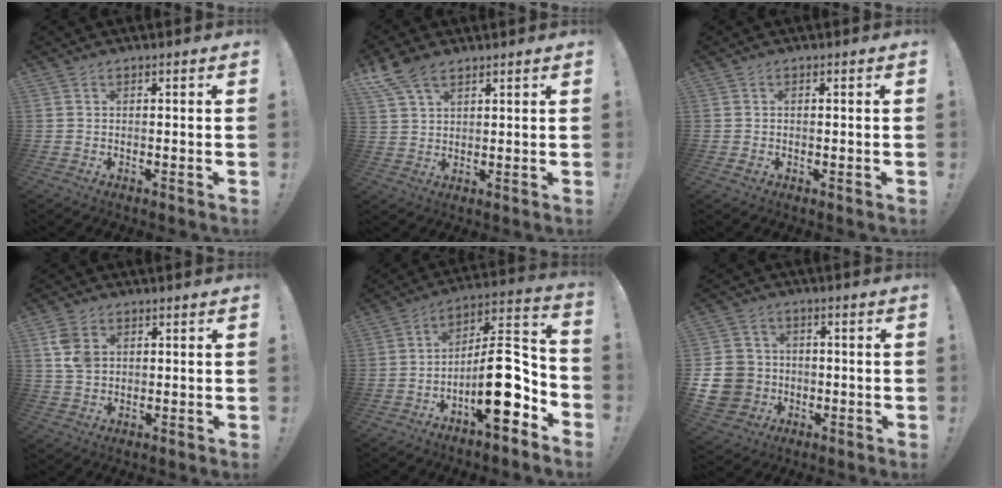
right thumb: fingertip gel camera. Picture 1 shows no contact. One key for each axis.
{"total": 8.0, "fx": 5.5, "fy": 3.9, "fz": 4.4, "tx": -0.087, "ty": -0.018, "tz": 0.109}
{"total": 1.1, "fx": -0.4, "fy": 0.7, "fz": 0.7, "tx": -0.018, "ty": 0.006, "tz": -0.006}
{"total": 7.1, "fx": 2.5, "fy": 5.1, "fz": 4.2, "tx": -0.072, "ty": -0.004, "tz": 0.049}
{"total": 18.7, "fx": -5.9, "fy": 6.6, "fz": 16.5, "tx": -0.269, "ty": 0.033, "tz": -0.089}
{"total": 12.6, "fx": -2.6, "fy": 11.3, "fz": 4.8, "tx": -0.104, "ty": 0.023, "tz": -0.042}